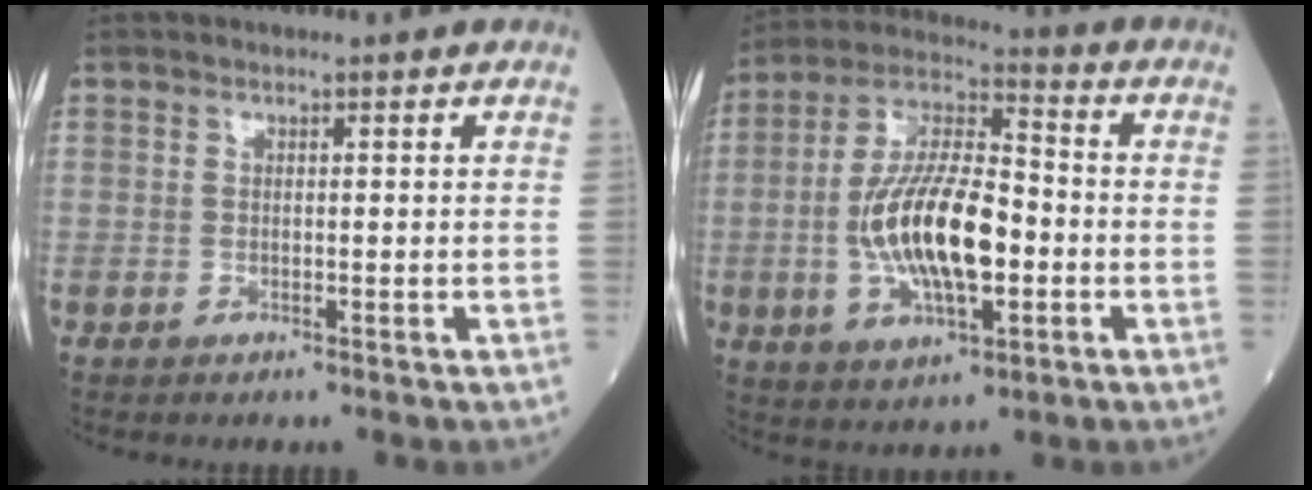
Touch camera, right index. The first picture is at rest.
{"total": 16.1, "force": [-2.7, 5.7, 14.8], "torque": [-0.295, 0.008, -0.048]}